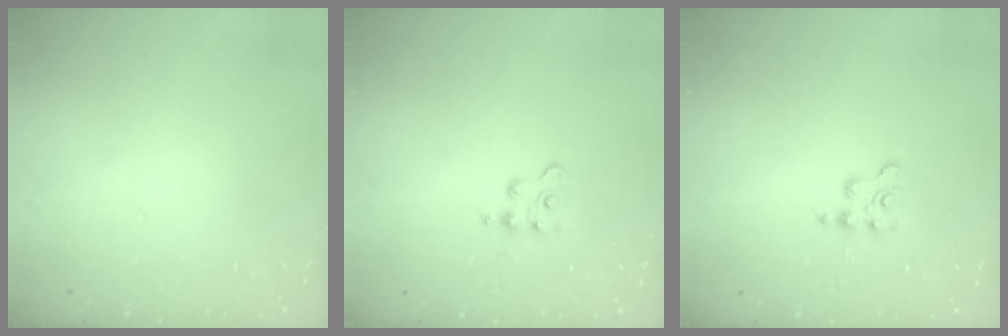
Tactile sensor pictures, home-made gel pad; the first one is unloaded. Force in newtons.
{"total": 2.5, "press": 2.4, "slide": 0.4}
{"total": 2.7, "press": 2.7, "slide": 0.5}